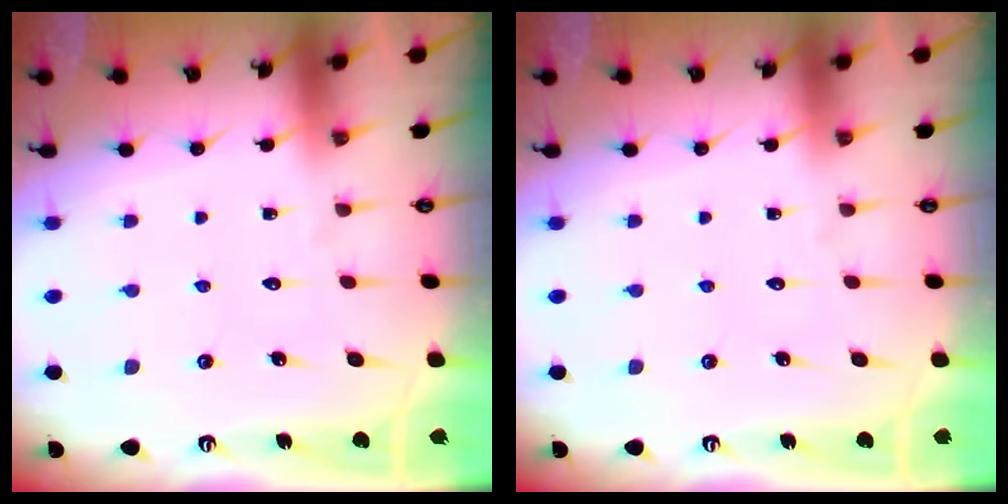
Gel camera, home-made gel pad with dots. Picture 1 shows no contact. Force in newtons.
{"total": 0.0}